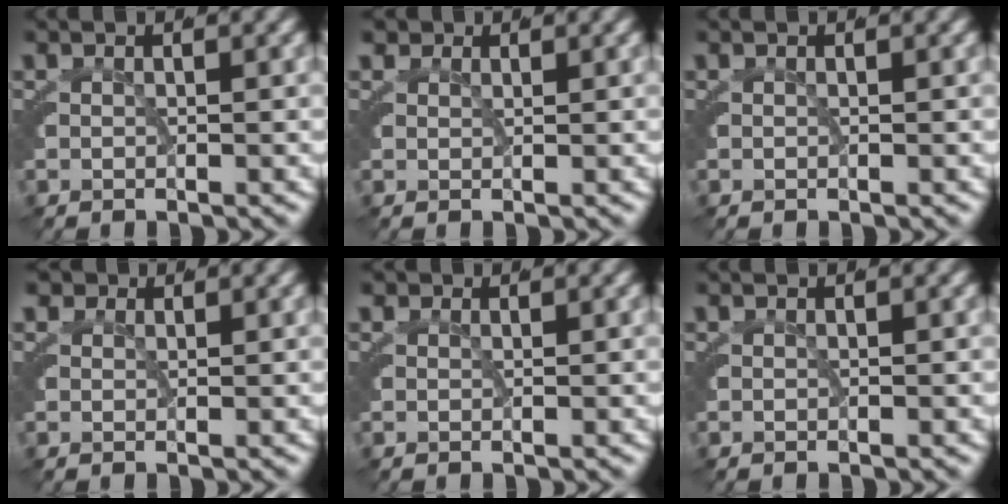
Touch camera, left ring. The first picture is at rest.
{"total": 1.2, "force": [1.0, 0.6, 0.4], "torque": [-0.014, -0.006, 0.023]}
{"total": 0.0}
{"total": 1.4, "force": [0.9, 1.0, 0.5], "torque": [-0.019, -0.004, 0.018]}
{"total": 0.7, "force": [0.4, 0.6, 0.2], "torque": [-0.013, -0.007, 0.013]}
{"total": 0.0}